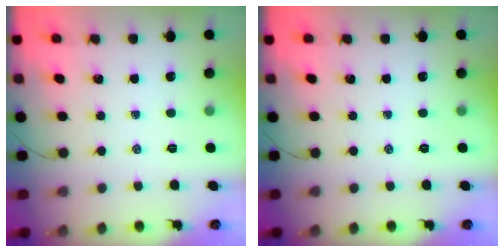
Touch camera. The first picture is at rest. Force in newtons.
{"total": 0.0}